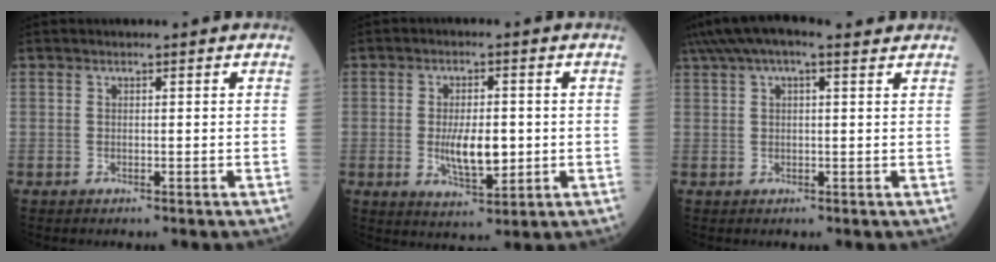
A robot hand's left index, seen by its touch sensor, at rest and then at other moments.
{"total": 7.0, "force": [-0.7, 2.9, 6.4], "torque": [-0.119, -0.013, -0.005]}
{"total": 8.6, "force": [6.1, 2.6, 5.4], "torque": [-0.104, 0.050, 0.104]}